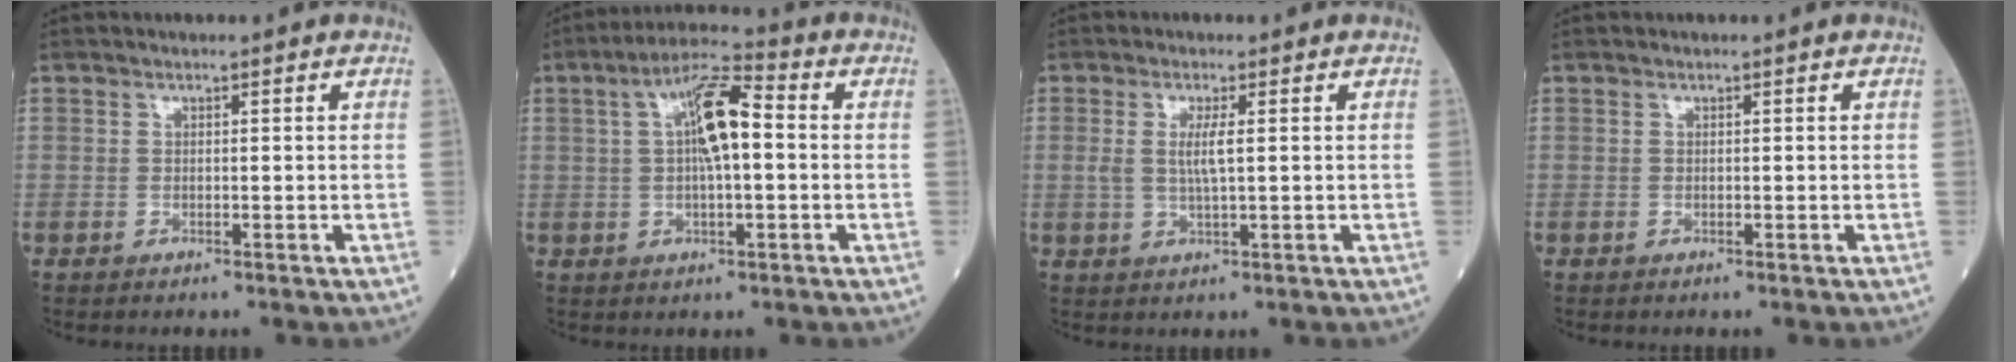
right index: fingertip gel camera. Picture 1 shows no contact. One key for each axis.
{"total": 9.1, "fx": 1.1, "fy": 1.9, "fz": 8.8, "tx": -0.160, "ty": 0.023, "tz": 0.013}
{"total": 3.2, "fx": 0.5, "fy": 0.2, "fz": 3.2, "tx": -0.068, "ty": -0.003, "tz": 0.009}
{"total": 0.0}